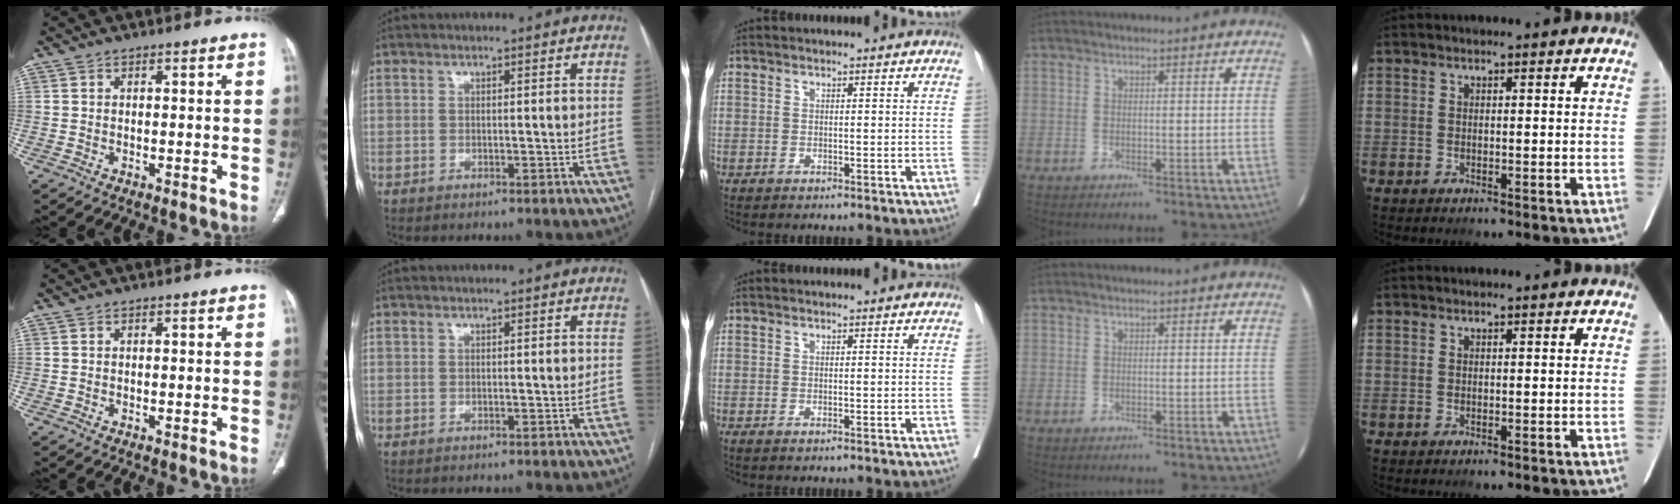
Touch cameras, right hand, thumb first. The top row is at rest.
{"middle": {"total": 0.5, "force": [-0.3, -0.1, 0.4], "torque": [-0.015, -0.001, -0.006]}}